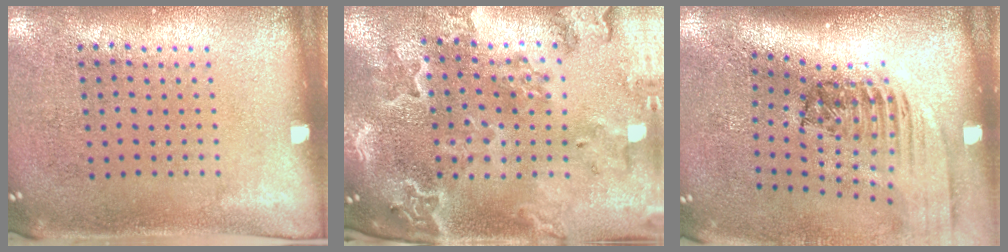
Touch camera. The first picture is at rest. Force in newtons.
{"total": 2.7, "press": 2.5, "slide": 0.9}
{"total": 2.5, "press": 1.7, "slide": 1.8}